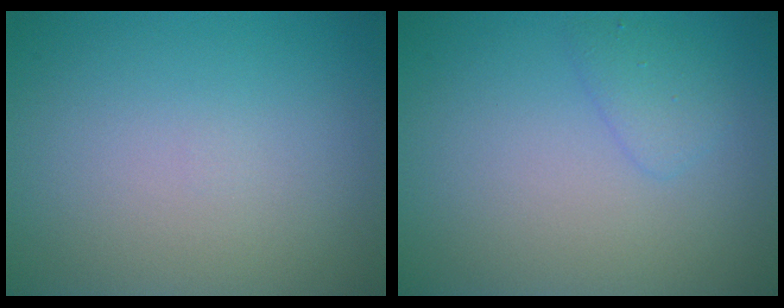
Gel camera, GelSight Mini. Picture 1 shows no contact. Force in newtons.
{"total": 1.4, "press": 1.4, "slide": 0.1}